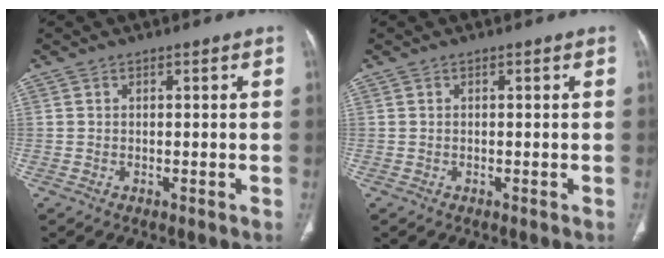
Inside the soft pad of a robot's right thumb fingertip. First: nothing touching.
{"total": 0.0}